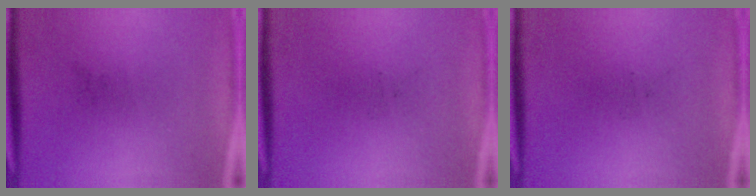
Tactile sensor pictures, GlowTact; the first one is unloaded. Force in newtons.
{"total": 0.0}
{"total": 0.0}